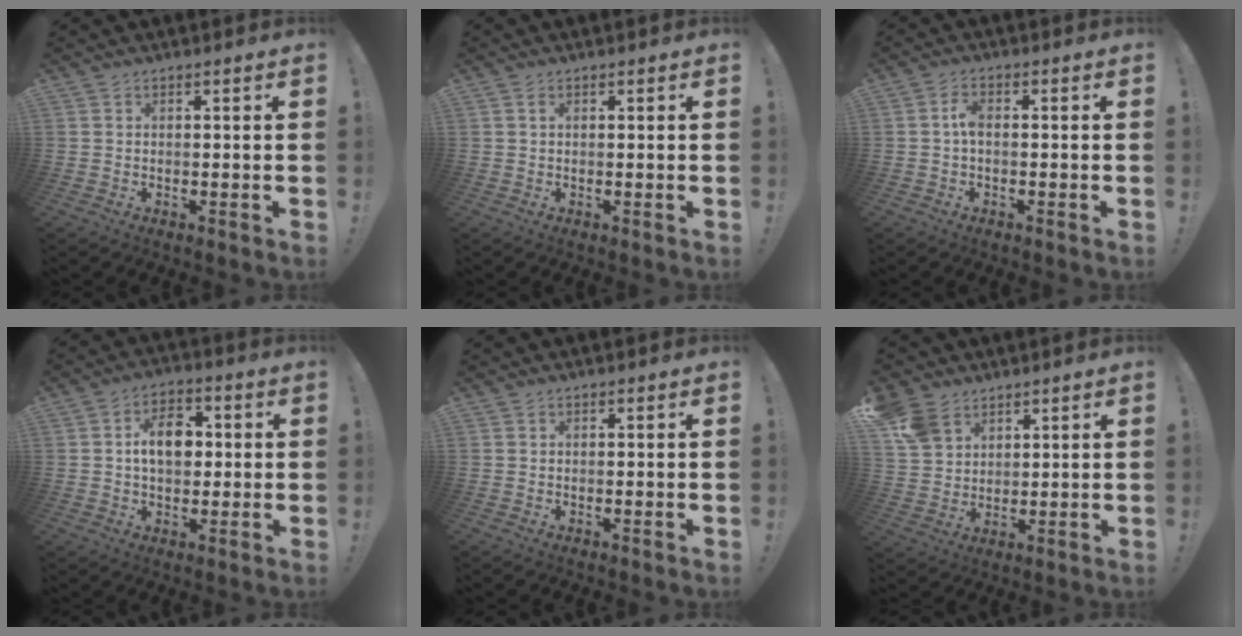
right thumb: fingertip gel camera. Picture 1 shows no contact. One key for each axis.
{"total": 1.0, "fx": 0.4, "fy": 0.5, "fz": 0.8, "tx": -0.009, "ty": 0.000, "tz": 0.004}
{"total": 3.6, "fx": -0.1, "fy": 1.7, "fz": 3.2, "tx": -0.067, "ty": 0.007, "tz": -0.004}
{"total": 10.1, "fx": 0.8, "fy": 7.0, "fz": 7.2, "tx": -0.099, "ty": 0.012, "tz": 0.014}
{"total": 0.0}
{"total": 9.2, "fx": 5.8, "fy": 6.4, "fz": 3.2, "tx": -0.055, "ty": -0.028, "tz": 0.119}